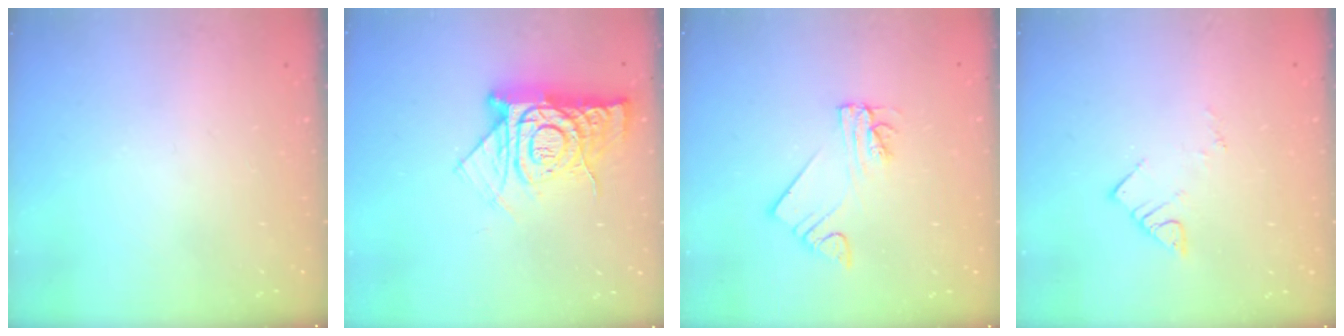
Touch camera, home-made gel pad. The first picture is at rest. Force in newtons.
{"total": 14.7, "press": 14.6, "slide": 1.5}
{"total": 3.3, "press": 3.3, "slide": 0.3}
{"total": 4.2, "press": 4.1, "slide": 0.5}